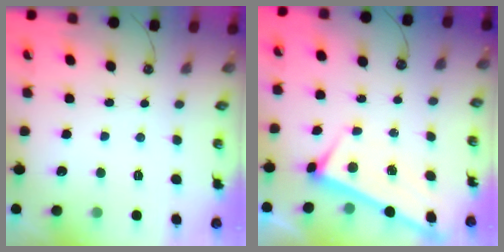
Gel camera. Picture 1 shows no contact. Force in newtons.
{"total": 3.4, "press": 3.4, "slide": 0.2}